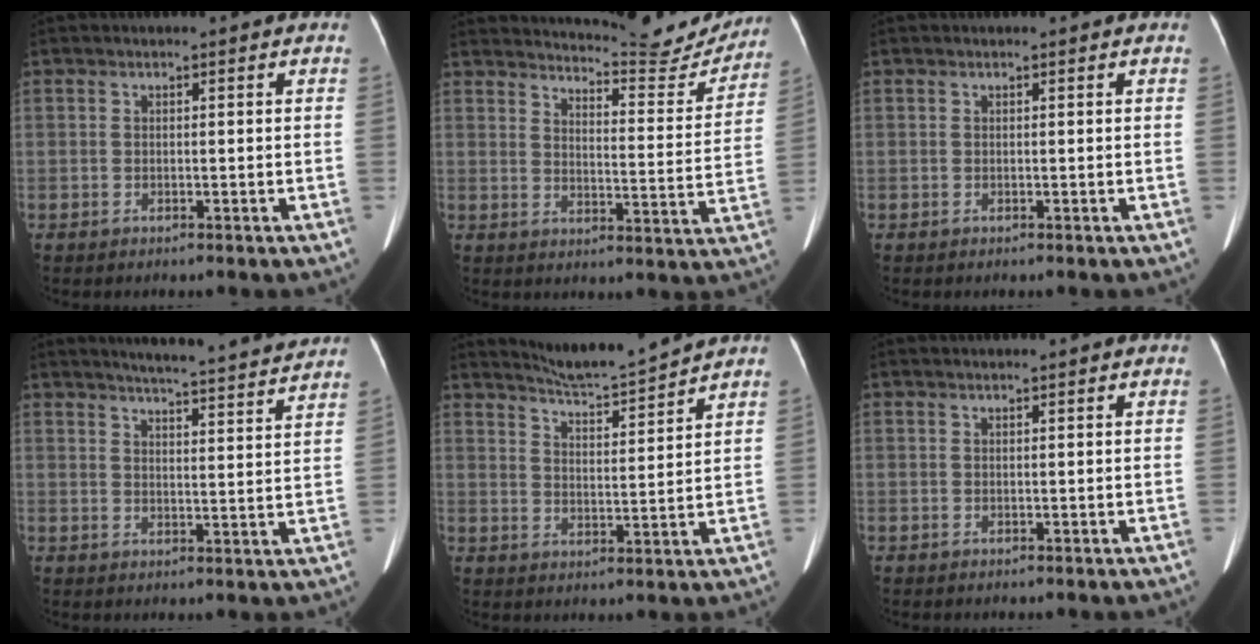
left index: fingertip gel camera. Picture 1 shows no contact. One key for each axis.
{"total": 14.6, "fx": 14.3, "fy": 1.4, "fz": 2.6, "tx": -0.033, "ty": -0.053, "tz": 0.171}
{"total": 0.0}
{"total": 15.8, "fx": 14.7, "fy": -0.2, "fz": 5.9, "tx": -0.092, "ty": -0.025, "tz": 0.180}
{"total": 8.2, "fx": 7.9, "fy": -1.3, "fz": 1.5, "tx": -0.040, "ty": -0.012, "tz": 0.133}
{"total": 0.9, "fx": 0.8, "fy": -0.1, "fz": 0.4, "tx": -0.008, "ty": 0.014, "tz": 0.019}